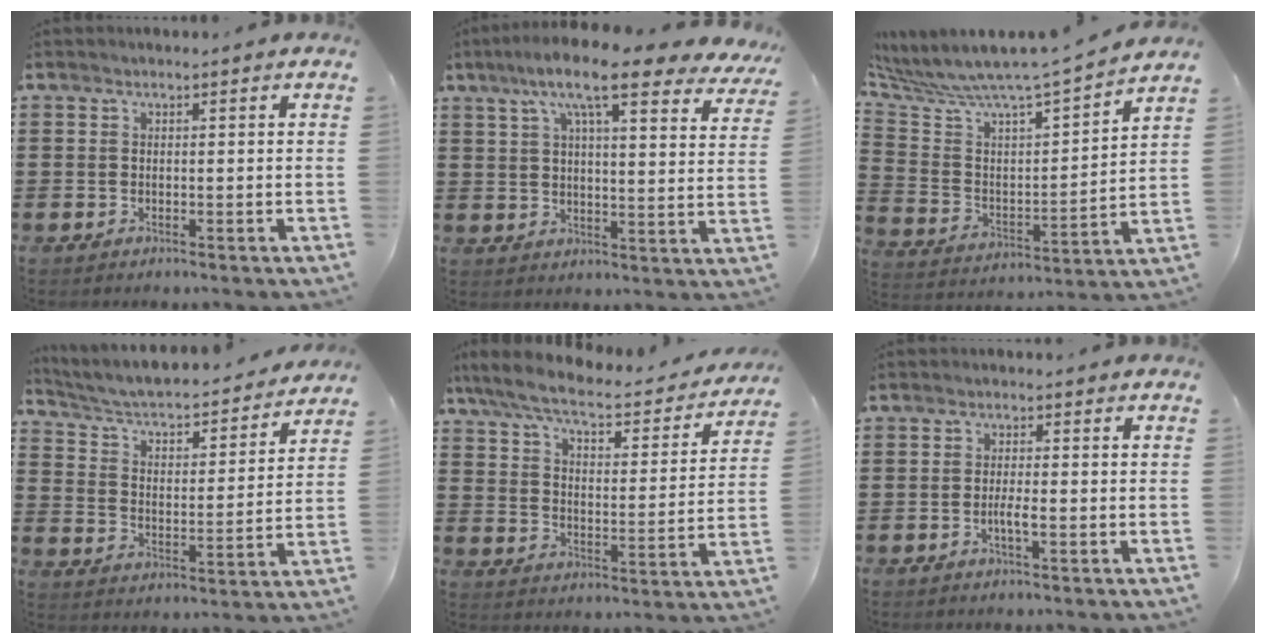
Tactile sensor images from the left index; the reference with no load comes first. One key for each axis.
{"total": 11.3, "fx": 8.3, "fy": 1.9, "fz": 7.4, "tx": -0.154, "ty": -0.018, "tz": 0.139}
{"total": 6.4, "fx": 6.1, "fy": -0.2, "fz": 1.7, "tx": -0.067, "ty": -0.067, "tz": 0.093}
{"total": 4.0, "fx": 3.5, "fy": 0.6, "fz": 1.7, "tx": -0.052, "ty": -0.034, "tz": 0.049}
{"total": 6.5, "fx": 5.5, "fy": 1.0, "fz": 3.2, "tx": -0.087, "ty": -0.036, "tz": 0.092}
{"total": 2.1, "fx": -0.7, "fy": 0.2, "fz": 1.9, "tx": -0.034, "ty": 0.000, "tz": -0.013}